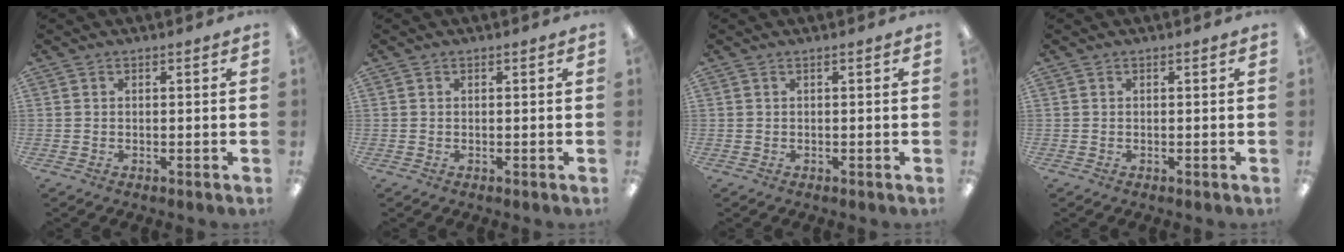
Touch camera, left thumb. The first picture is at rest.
{"total": 0.0}
{"total": 0.0}
{"total": 0.0}